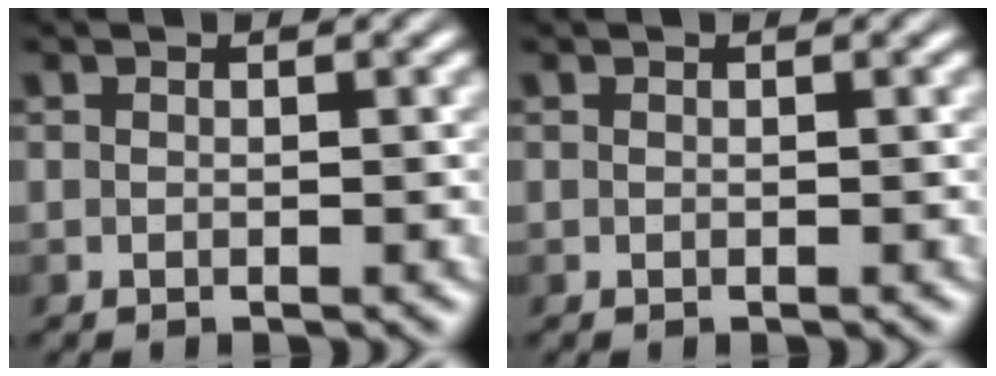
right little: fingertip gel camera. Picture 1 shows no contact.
{"total": 0.0}